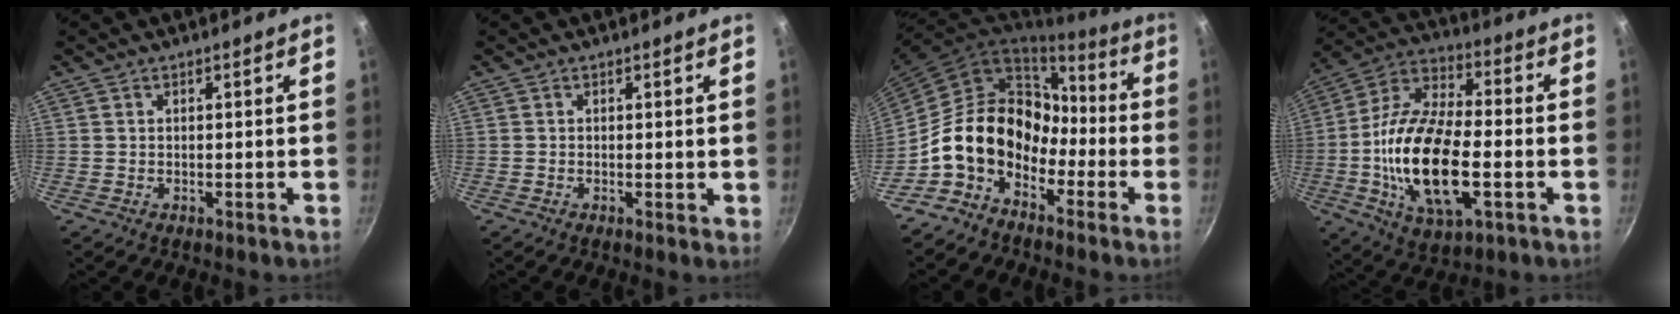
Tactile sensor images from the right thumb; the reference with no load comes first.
{"total": 0.9, "force": [0.1, 0.4, 0.8], "torque": [-0.010, -0.003, -0.002]}
{"total": 16.1, "force": [-6.3, 11.7, 9.1], "torque": [-0.108, 0.073, -0.124]}
{"total": 21.7, "force": [-4.0, 10.1, 18.8], "torque": [-0.351, 0.019, -0.084]}